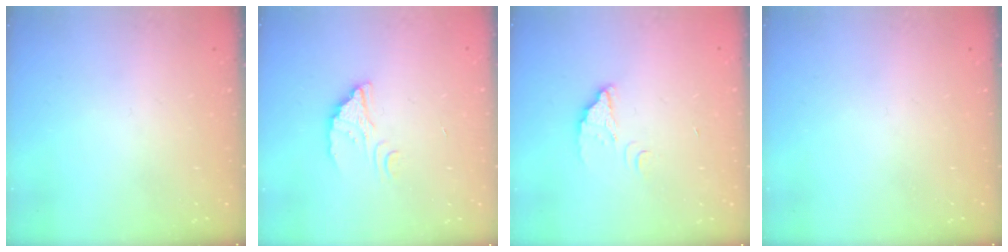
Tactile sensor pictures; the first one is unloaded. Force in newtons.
{"total": 2.7, "press": 2.7, "slide": 0.1}
{"total": 2.9, "press": 2.9, "slide": 0.2}
{"total": 0.0}